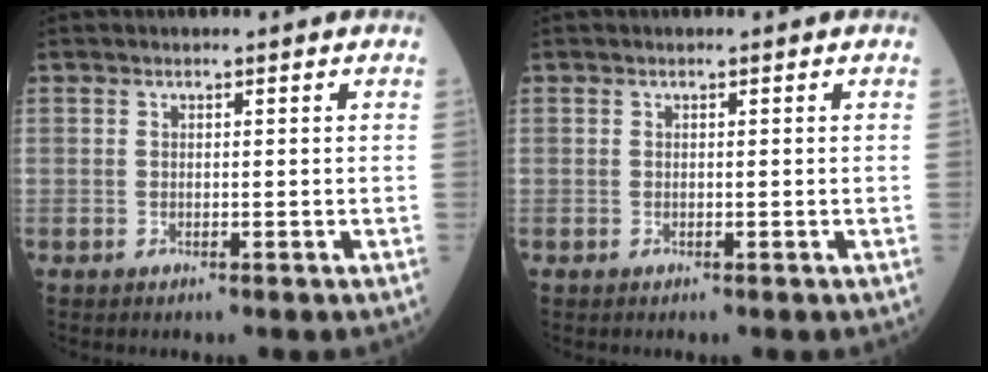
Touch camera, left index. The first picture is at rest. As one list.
[{"total": 0.0}]